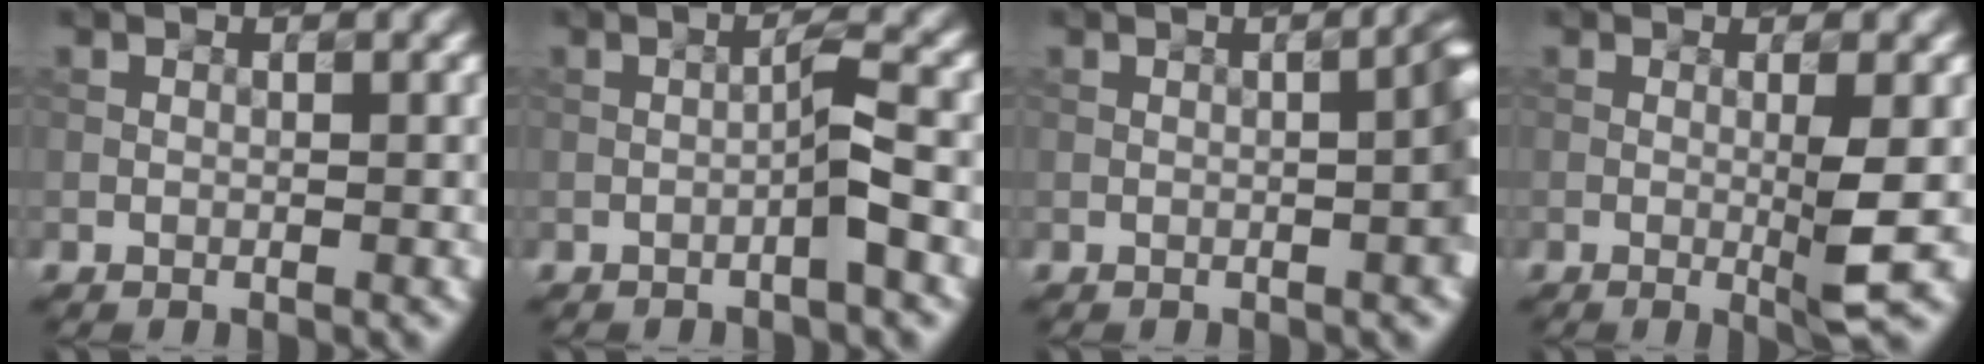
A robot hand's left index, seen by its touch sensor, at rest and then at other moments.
{"total": 2.2, "force": [-0.8, 0.0, 2.1], "torque": [-0.035, 0.014, -0.019]}
{"total": 3.8, "force": [-0.3, 0.9, 3.7], "torque": [-0.038, 0.013, -0.002]}
{"total": 3.3, "force": [-0.1, 0.4, 3.2], "torque": [-0.051, -0.008, -0.005]}